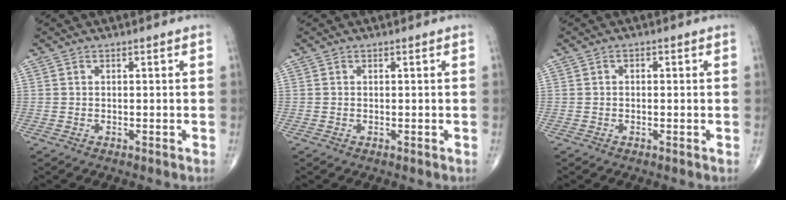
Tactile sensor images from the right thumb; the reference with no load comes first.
{"total": 0.0}
{"total": 0.9, "force": [0.1, 0.6, 0.6], "torque": [-0.002, 0.003, -0.002]}